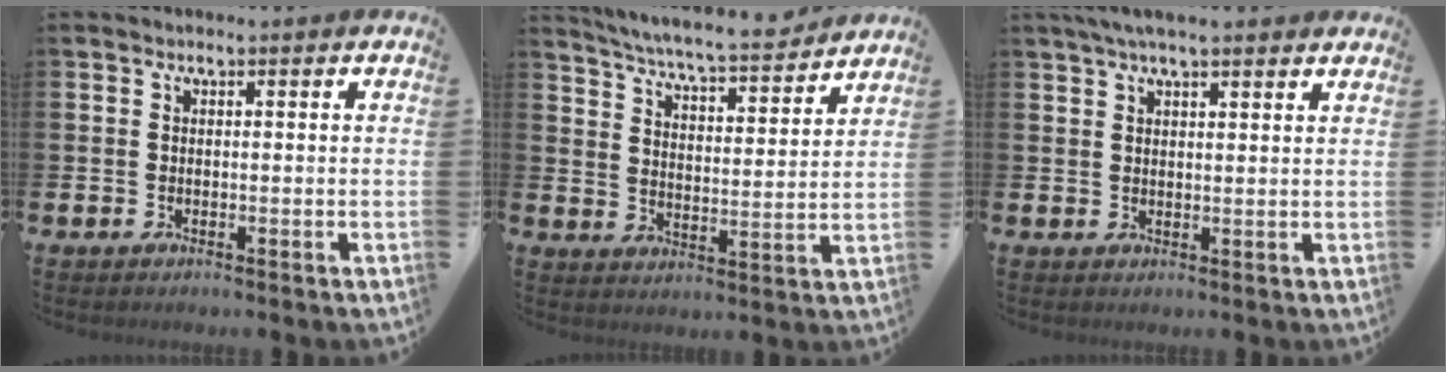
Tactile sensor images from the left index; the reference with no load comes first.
{"total": 6.7, "force": [6.4, 0.1, 2.0], "torque": [-0.054, -0.051, 0.106]}
{"total": 4.2, "force": [3.6, 0.6, 2.2], "torque": [-0.046, -0.002, 0.064]}